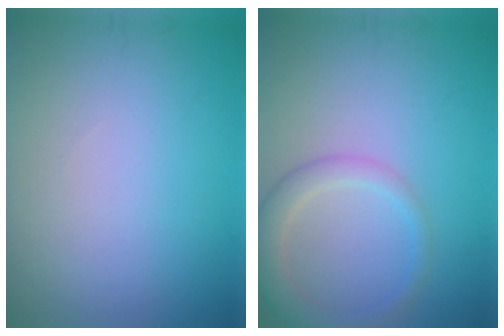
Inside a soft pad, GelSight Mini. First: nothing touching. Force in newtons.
{"total": 2.9, "press": 2.9, "slide": 0.2}